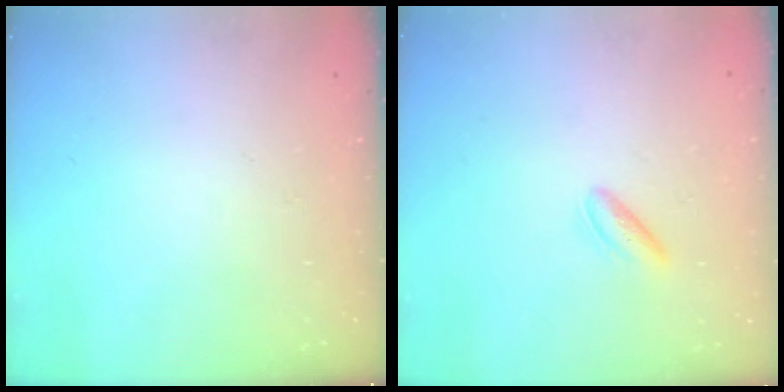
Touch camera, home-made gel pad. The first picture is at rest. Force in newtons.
{"total": 2.4, "press": 2.2, "slide": 0.9}